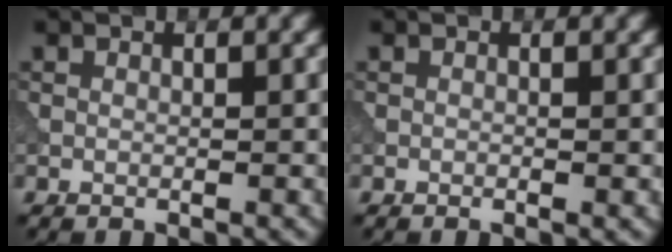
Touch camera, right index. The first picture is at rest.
{"total": 0.0}